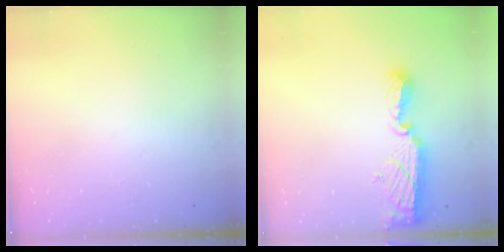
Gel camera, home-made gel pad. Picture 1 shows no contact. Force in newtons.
{"total": 11.5, "press": 10.3, "slide": 5.0}